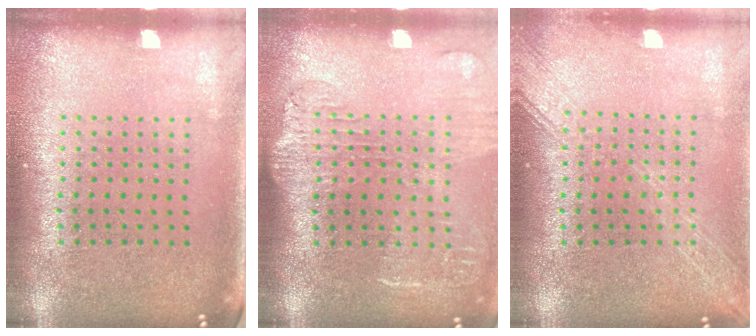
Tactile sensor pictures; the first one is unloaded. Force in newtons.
{"total": 1.8, "press": 1.6, "slide": 0.9}
{"total": 1.7, "press": 1.7, "slide": 0.2}